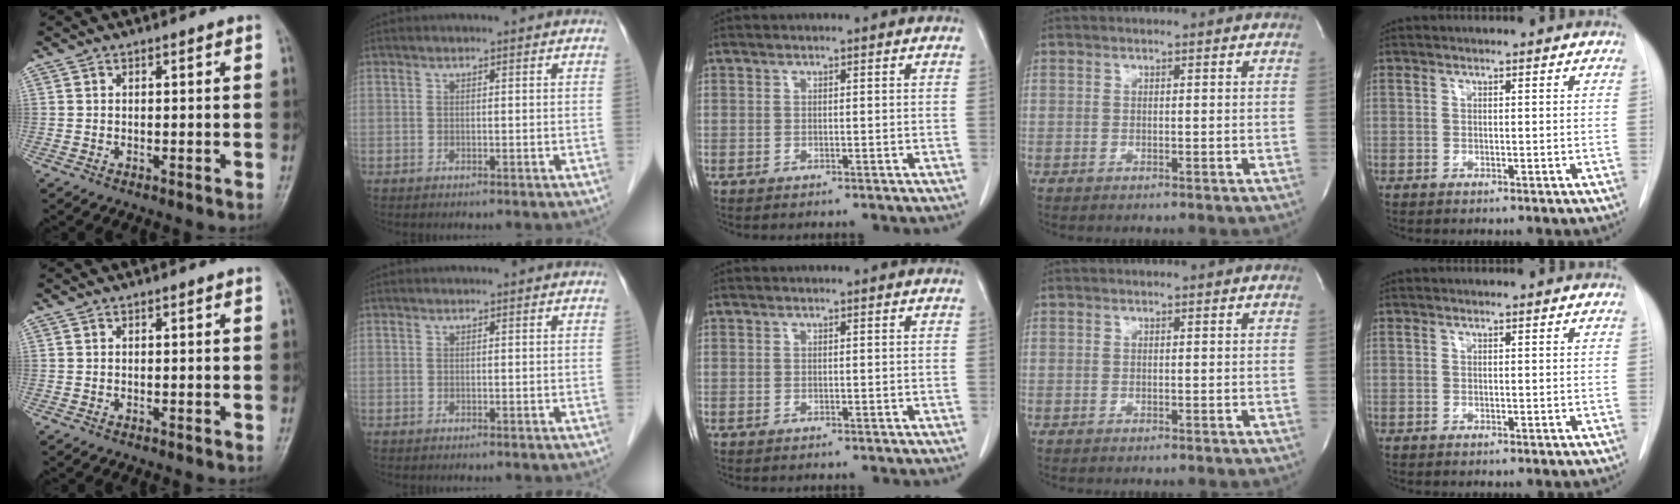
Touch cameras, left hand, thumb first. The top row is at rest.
{}